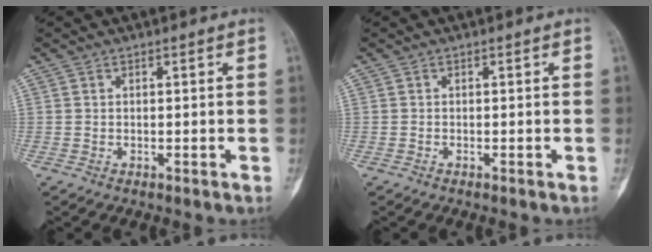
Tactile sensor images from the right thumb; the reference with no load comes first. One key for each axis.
{"total": 0.0}